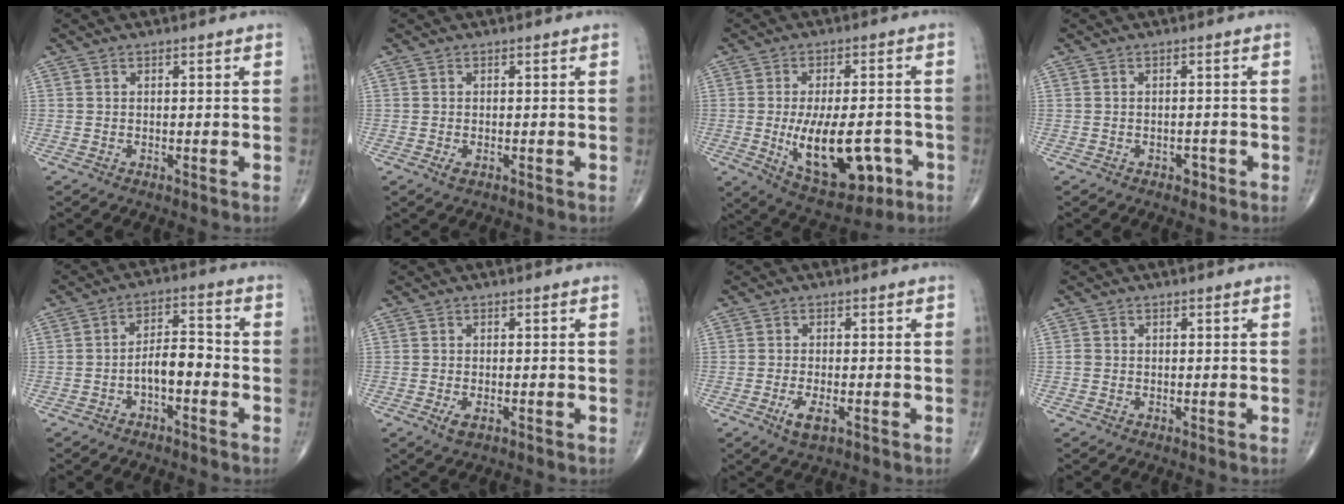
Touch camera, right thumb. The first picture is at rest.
{"total": 1.1, "force": [-0.5, 0.5, 0.9], "torque": [-0.020, -0.003, -0.010]}
{"total": 15.9, "force": [-4.1, 7.7, 13.3], "torque": [-0.192, 0.007, -0.042]}
{"total": 1.4, "force": [-0.9, 0.9, 0.7], "torque": [-0.005, 0.004, -0.014]}
{"total": 6.2, "force": [-2.2, 2.8, 5.0], "torque": [-0.073, 0.035, -0.043]}
{"total": 2.1, "force": [-0.9, 0.9, 1.7], "torque": [-0.034, -0.002, -0.015]}
{"total": 3.7, "force": [-1.5, 1.4, 3.1], "torque": [-0.061, -0.004, -0.025]}
{"total": 0.8, "force": [-0.2, 0.7, 0.3], "torque": [-0.004, 0.001, -0.004]}